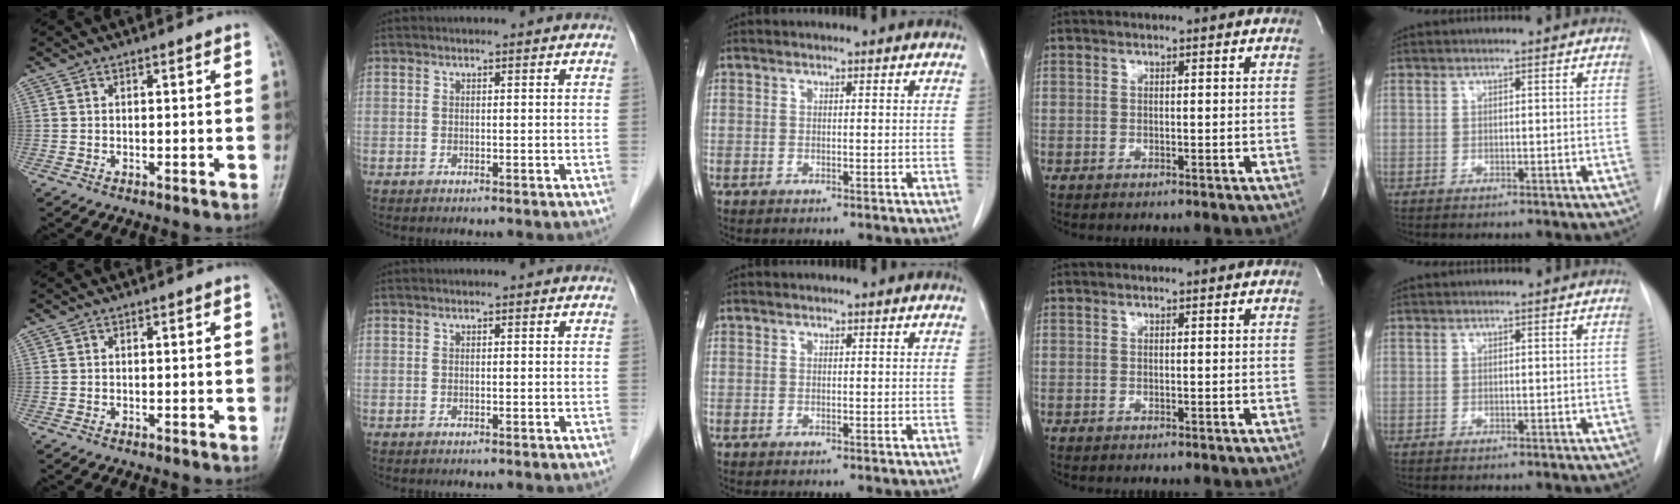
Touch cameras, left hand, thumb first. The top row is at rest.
{}